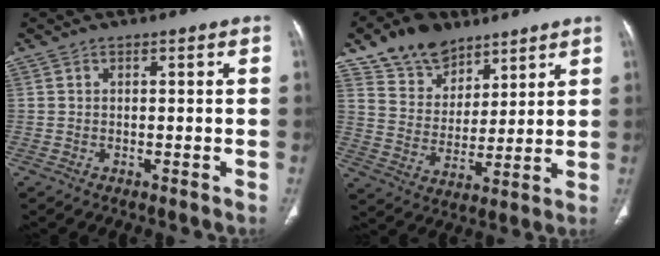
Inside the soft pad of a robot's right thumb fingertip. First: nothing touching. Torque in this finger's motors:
{"motor_torque": [-0.83, 0.91, 0.08, 0.09, 0.00]}